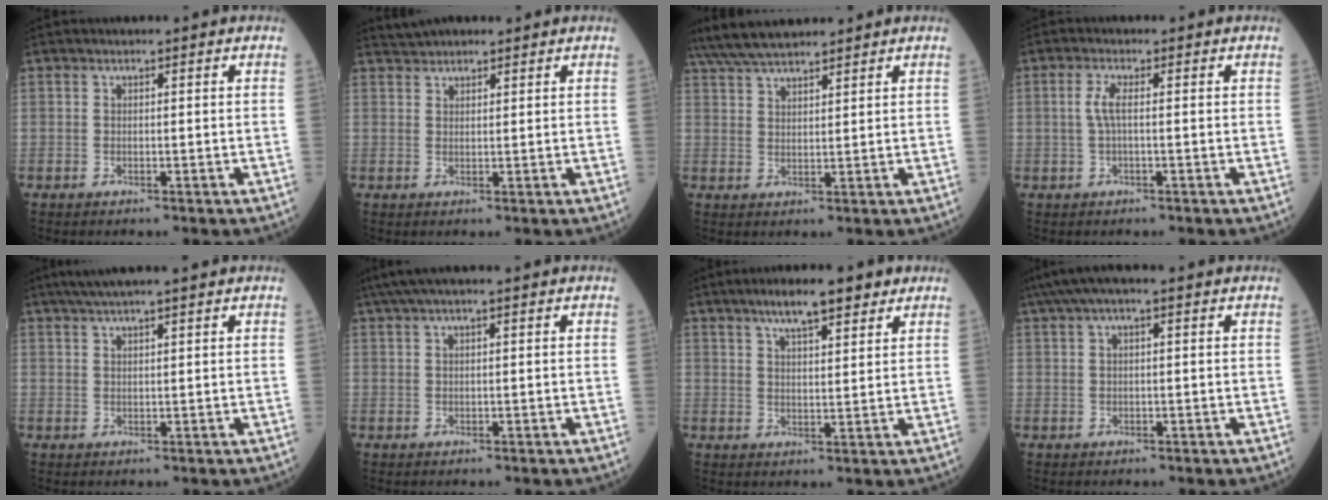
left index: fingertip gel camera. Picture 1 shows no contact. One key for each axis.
{"total": 2.5, "fx": 2.4, "fy": 0.8, "fz": 0.3, "tx": -0.012, "ty": 0.024, "tz": 0.043}
{"total": 9.5, "fx": 8.3, "fy": 1.6, "fz": 4.2, "tx": -0.081, "ty": 0.031, "tz": 0.153}
{"total": 2.6, "fx": 0.1, "fy": 0.3, "fz": 2.6, "tx": -0.062, "ty": 0.003, "tz": 0.001}
{"total": 6.4, "fx": 5.2, "fy": -0.4, "fz": 3.8, "tx": -0.062, "ty": 0.032, "tz": 0.083}
{"total": 4.5, "fx": 3.3, "fy": 0.0, "fz": 3.1, "tx": -0.061, "ty": 0.041, "tz": 0.059}
{"total": 7.2, "fx": 5.1, "fy": 1.7, "fz": 4.9, "tx": -0.086, "ty": 0.017, "tz": 0.081}
{"total": 5.5, "fx": 3.3, "fy": 1.1, "fz": 4.3, "tx": -0.086, "ty": 0.043, "tz": 0.054}